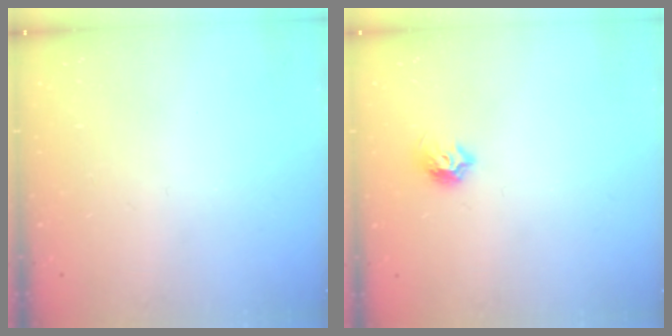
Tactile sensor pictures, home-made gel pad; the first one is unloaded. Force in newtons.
{"total": 5.1, "press": 5.0, "slide": 1.0}